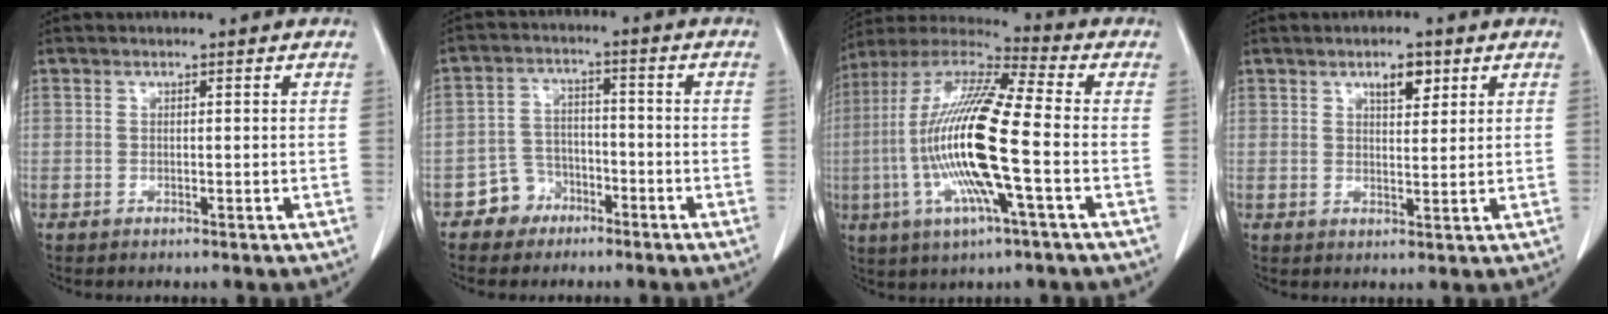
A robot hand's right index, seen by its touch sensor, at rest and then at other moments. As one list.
[{"total": 5.1, "force": [-3.2, 3.9, 0.3], "torque": [-0.002, 0.014, -0.054]}, {"total": 18.4, "force": [-3.2, 1.5, 18.1], "torque": [-0.375, -0.007, -0.070]}, {"total": 3.8, "force": [2.2, 1.4, 2.7], "torque": [-0.043, -0.001, 0.035]}]